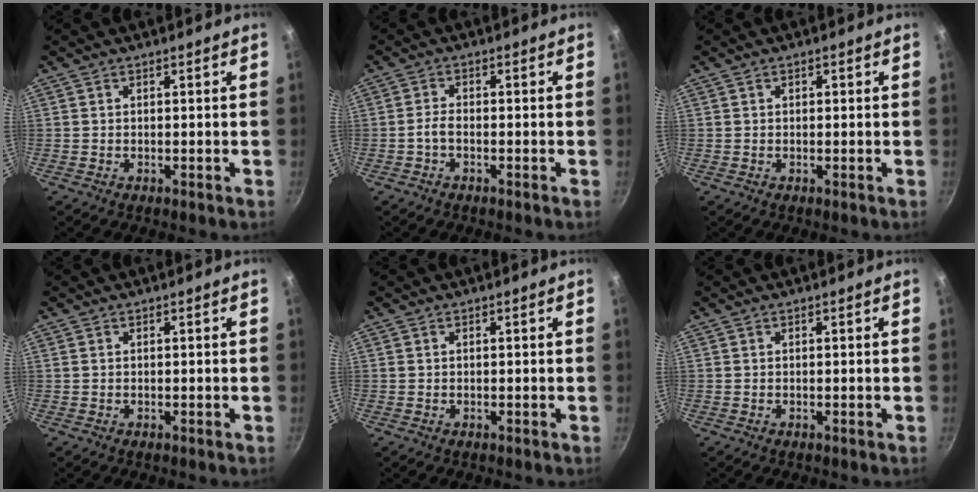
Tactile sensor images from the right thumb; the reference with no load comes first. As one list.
[{"total": 2.0, "force": [-1.0, 0.9, 1.4], "torque": [-0.032, 0.013, -0.024]}, {"total": 0.7, "force": [0.3, 0.5, 0.4], "torque": [-0.004, 0.004, 0.004]}, {"total": 0.0}, {"total": 0.0}, {"total": 0.0}]